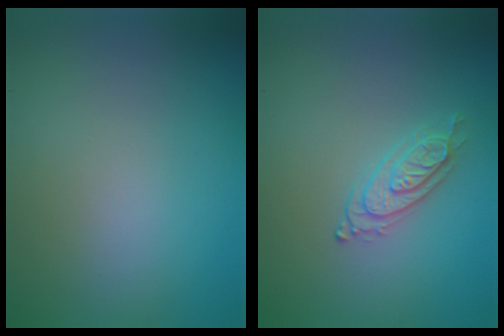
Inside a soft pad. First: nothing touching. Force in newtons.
{"total": 2.2, "press": 2.0, "slide": 0.7}